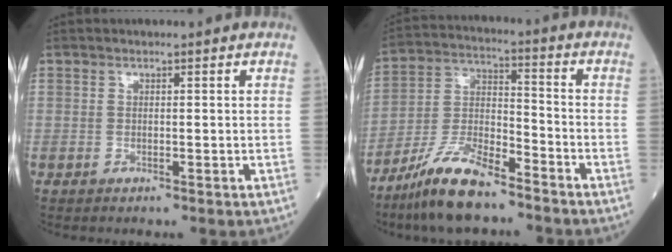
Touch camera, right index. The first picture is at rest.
{"total": 11.7, "force": [-9.1, 2.3, 7.0], "torque": [-0.144, -0.011, -0.174]}